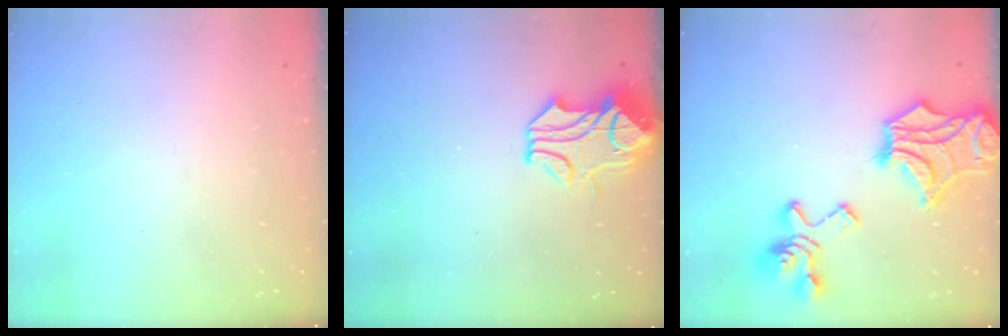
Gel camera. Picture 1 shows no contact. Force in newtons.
{"total": 2.3, "press": 1.7, "slide": 1.6}
{"total": 21.3, "press": 20.8, "slide": 4.6}